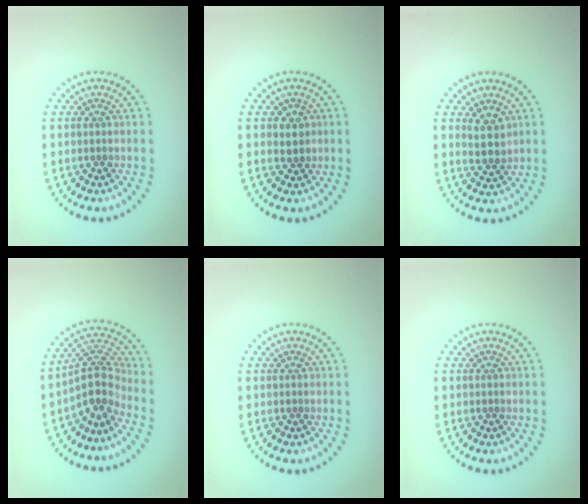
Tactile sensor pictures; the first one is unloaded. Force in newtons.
{"total": 1.3, "press": 1.2, "slide": 0.5}
{"total": 2.3, "press": 2.0, "slide": 1.0}
{"total": 4.0, "press": 3.1, "slide": 2.6}
{"total": 0.0}
{"total": 0.0}